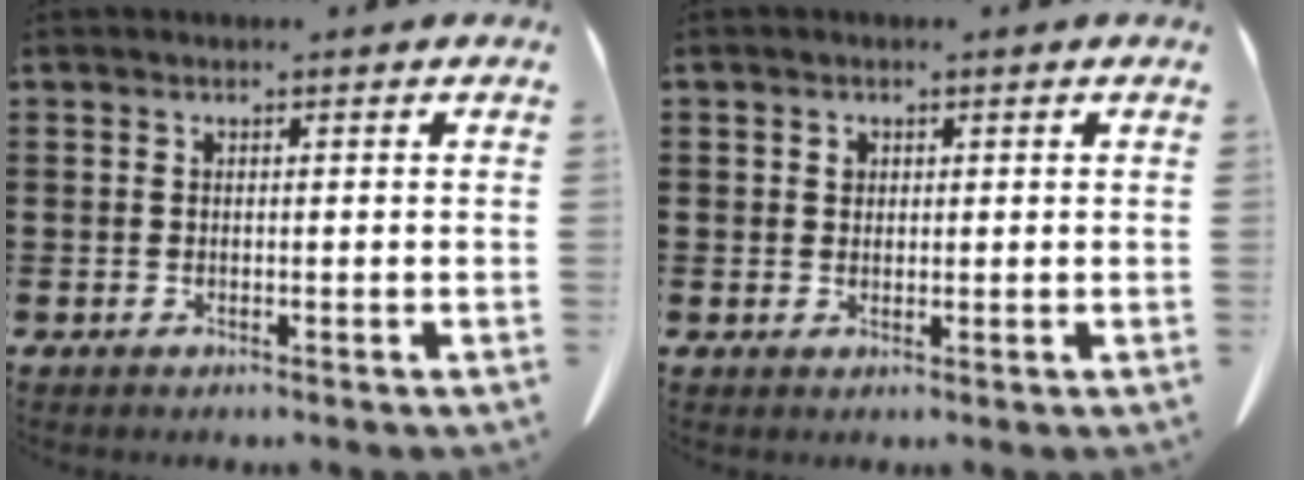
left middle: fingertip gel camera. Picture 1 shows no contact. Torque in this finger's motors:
{"motor_torque": [-0.98, 1.15, -0.52, -0.20]}